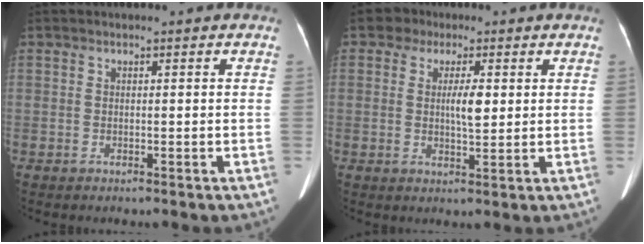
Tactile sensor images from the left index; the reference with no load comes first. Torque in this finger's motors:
{"motor_torque": [0.50, -0.33, 0.23, 0.09]}